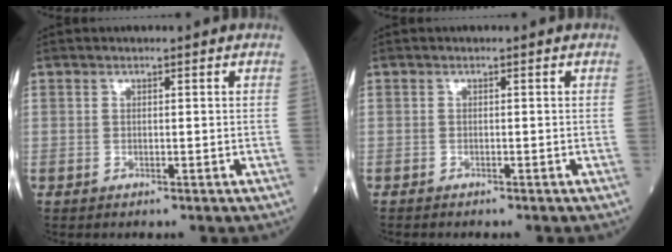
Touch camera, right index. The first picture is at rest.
{"total": 1.0, "force": [-0.9, 0.1, 0.4], "torque": [-0.009, -0.003, -0.012]}